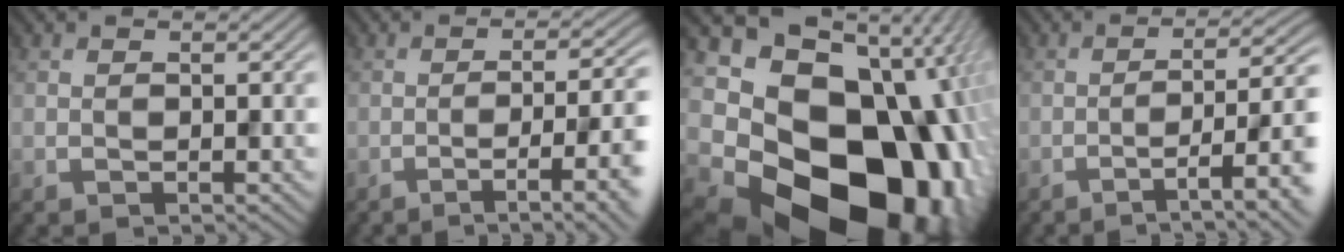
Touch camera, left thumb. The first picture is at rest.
{"total": 9.1, "force": [-3.3, 2.0, 8.3], "torque": [-0.113, 0.000, -0.046]}
{"total": 22.9, "force": [-6.9, 16.4, 14.4], "torque": [-0.282, -0.053, -0.095]}
{"total": 7.9, "force": [-3.0, 1.3, 7.2], "torque": [-0.115, 0.005, -0.044]}